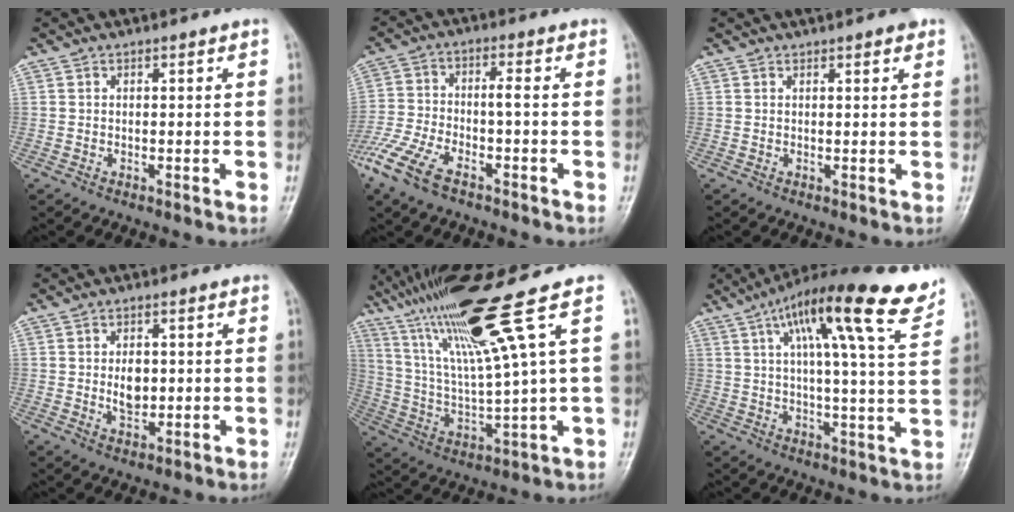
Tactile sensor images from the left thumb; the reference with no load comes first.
{"total": 11.1, "force": [-6.2, 3.4, 8.6], "torque": [-0.198, 0.016, -0.119]}
{"total": 2.5, "force": [1.7, 0.4, 1.8], "torque": [-0.019, -0.001, 0.019]}
{"total": 4.8, "force": [0.2, 2.8, 3.9], "torque": [-0.055, -0.003, 0.008]}
{"total": 17.2, "force": [9.7, -1.0, 14.2], "torque": [-0.262, -0.030, 0.180]}
{"total": 18.8, "force": [10.8, 2.9, 15.1], "torque": [-0.221, -0.021, 0.162]}